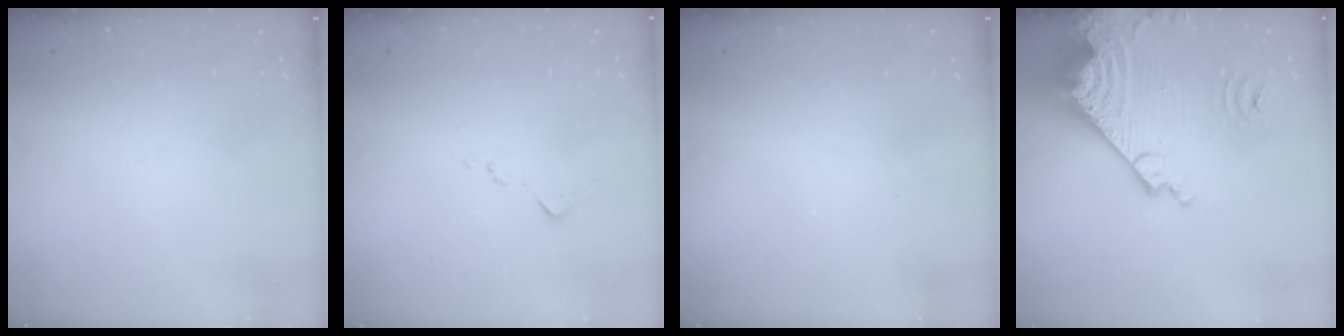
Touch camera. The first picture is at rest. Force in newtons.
{"total": 7.7, "press": 7.7, "slide": 0.6}
{"total": 1.2, "press": 1.2, "slide": 0.1}
{"total": 23.6, "press": 23.4, "slide": 2.8}